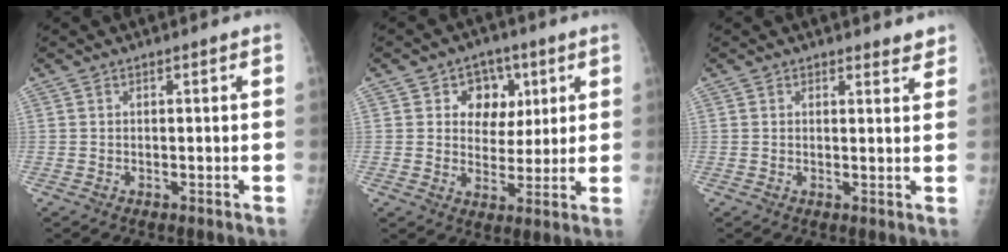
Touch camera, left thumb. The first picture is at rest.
{"total": 8.3, "force": [3.2, 6.8, 3.5], "torque": [-0.003, -0.005, 0.048]}
{"total": 2.2, "force": [2.1, 0.8, 0.3], "torque": [0.010, -0.015, 0.015]}